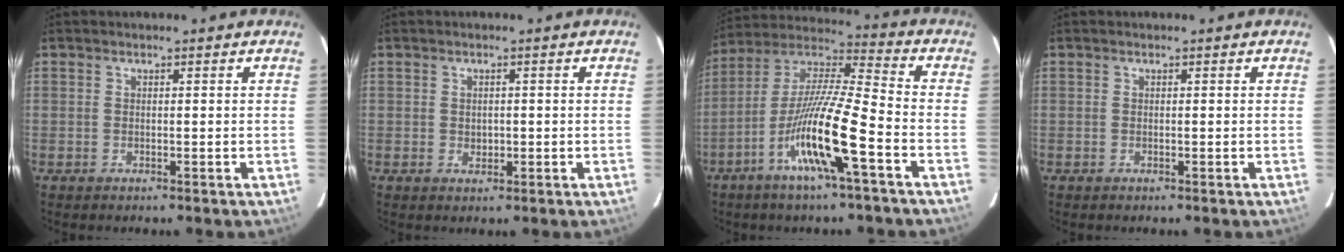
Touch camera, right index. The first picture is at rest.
{"total": 1.5, "force": [-0.1, 1.4, 0.7], "torque": [-0.009, 0.001, 0.001]}
{"total": 15.5, "force": [-7.1, 1.3, 13.7], "torque": [-0.261, -0.013, -0.145]}
{"total": 0.0}